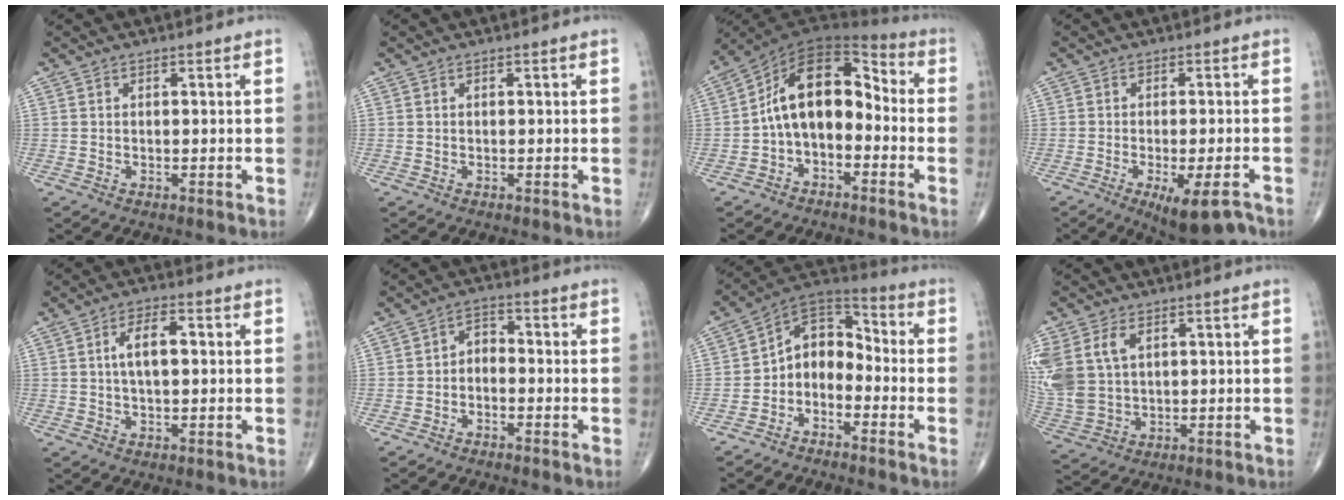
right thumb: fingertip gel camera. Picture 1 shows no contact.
{"total": 0.0}
{"total": 13.4, "force": [-2.0, 8.5, 10.2], "torque": [-0.141, 0.063, -0.048]}
{"total": 8.8, "force": [-5.2, 2.3, 6.7], "torque": [-0.093, 0.003, -0.074]}
{"total": 6.4, "force": [0.9, 2.9, 5.6], "torque": [-0.098, 0.009, 0.013]}
{"total": 3.7, "force": [-1.2, 2.5, 2.4], "torque": [-0.029, 0.026, -0.033]}
{"total": 9.7, "force": [-3.2, 7.1, 5.9], "torque": [-0.064, 0.069, -0.077]}
{"total": 14.0, "force": [4.1, 9.6, 9.3], "torque": [-0.240, 0.001, 0.094]}